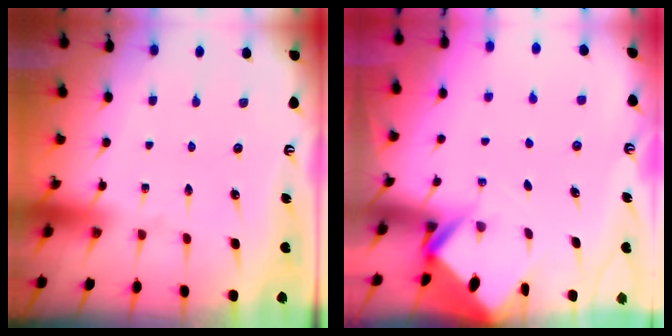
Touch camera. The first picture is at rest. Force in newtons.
{"total": 2.8, "press": 2.8, "slide": 0.1}